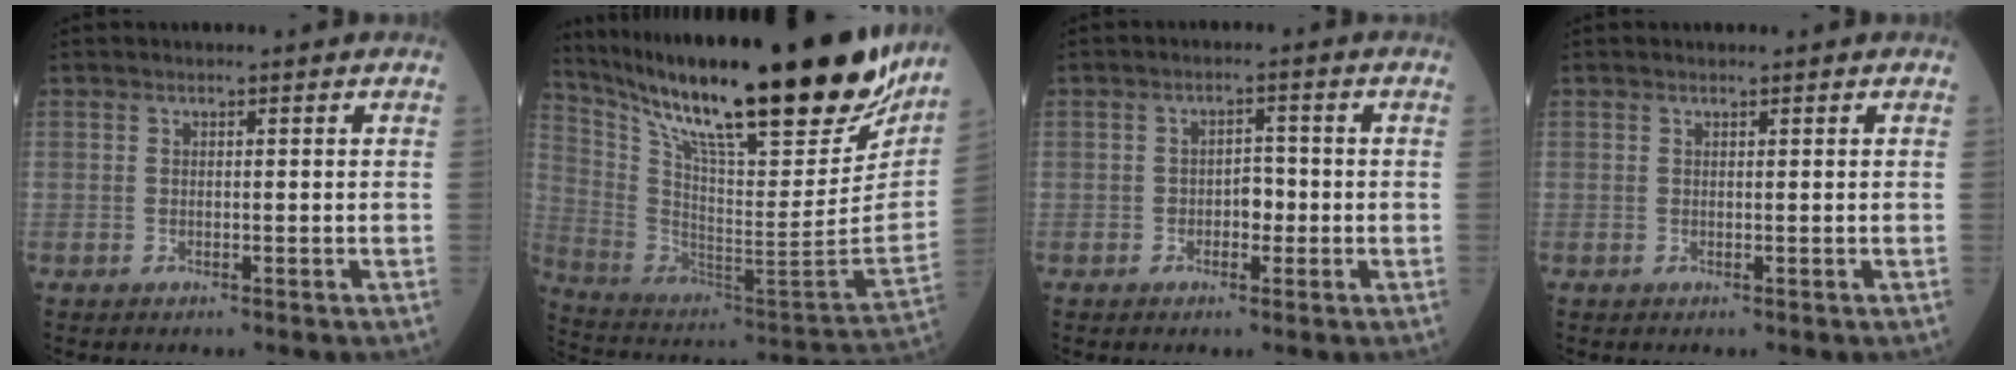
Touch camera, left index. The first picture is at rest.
{"total": 33.8, "force": [25.8, 5.2, 21.1], "torque": [-0.369, -0.053, 0.391]}
{"total": 2.6, "force": [-0.7, 1.6, 2.0], "torque": [-0.026, 0.007, -0.013]}
{"total": 0.0}